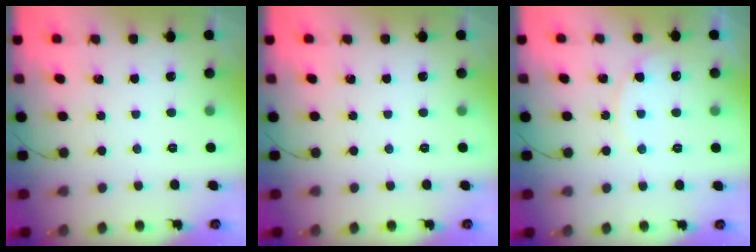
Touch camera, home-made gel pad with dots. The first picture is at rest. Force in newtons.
{"total": 0.0}
{"total": 6.7, "press": 6.7, "slide": 0.7}